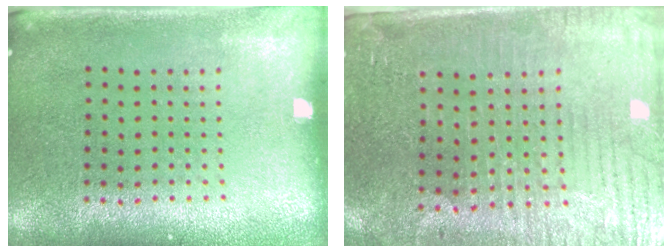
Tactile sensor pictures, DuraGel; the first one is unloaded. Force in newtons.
{"total": 3.8, "press": 3.5, "slide": 1.3}